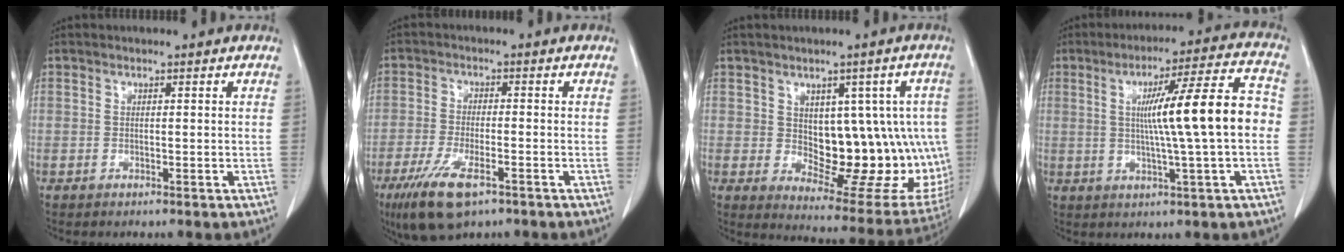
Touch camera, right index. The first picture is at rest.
{"total": 9.1, "force": [-5.4, 2.4, 6.9], "torque": [-0.133, -0.021, -0.092]}
{"total": 17.2, "force": [-0.3, 8.3, 15.1], "torque": [-0.148, 0.009, 0.024]}
{"total": 13.3, "force": [0.2, -0.3, 13.3], "torque": [-0.200, 0.017, 0.001]}